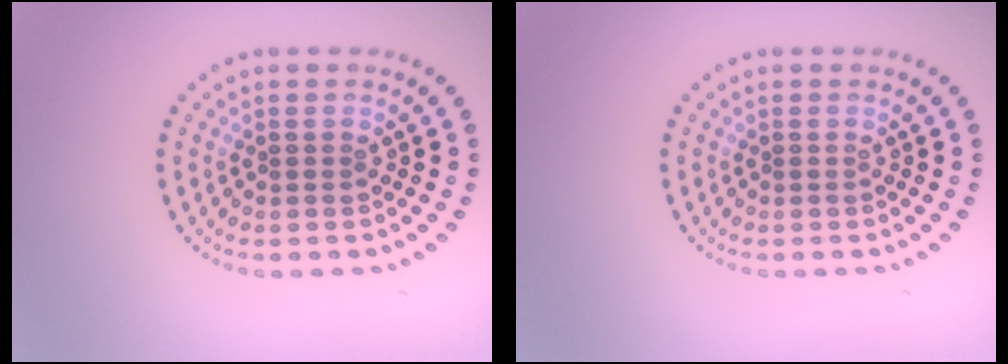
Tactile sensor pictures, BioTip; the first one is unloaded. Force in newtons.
{"total": 0.0}